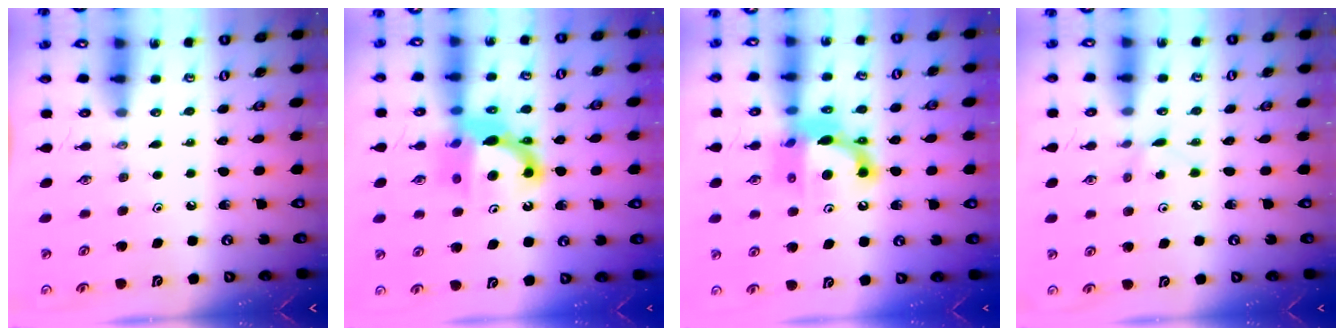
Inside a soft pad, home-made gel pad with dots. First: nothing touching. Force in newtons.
{"total": 11.3, "press": 11.0, "slide": 2.4}
{"total": 13.0, "press": 12.9, "slide": 1.2}
{"total": 1.9, "press": 1.9, "slide": 0.3}